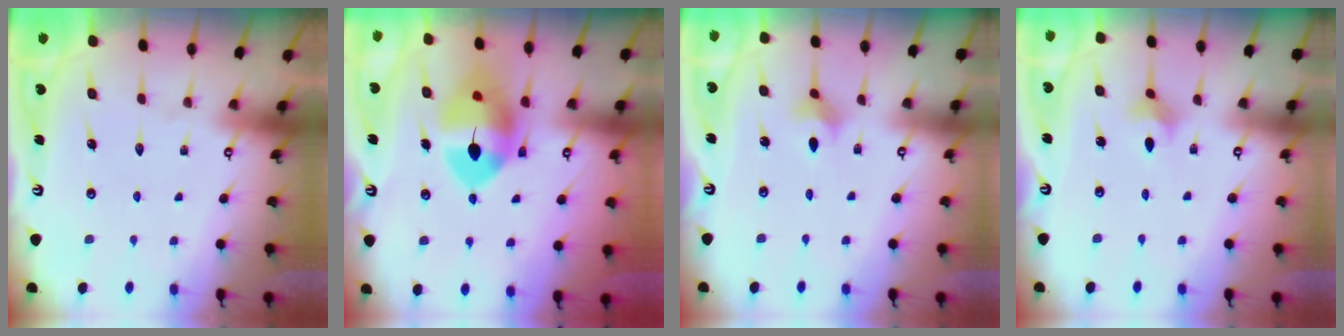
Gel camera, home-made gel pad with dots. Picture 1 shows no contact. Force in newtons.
{"total": 12.5, "press": 12.3, "slide": 2.1}
{"total": 2.7, "press": 2.7, "slide": 0.5}
{"total": 2.7, "press": 2.7, "slide": 0.5}